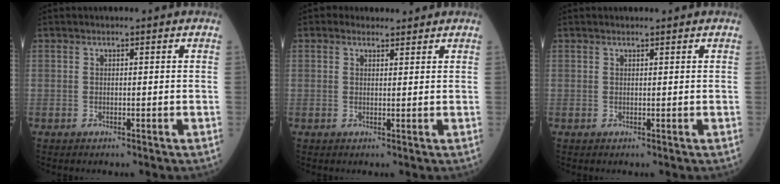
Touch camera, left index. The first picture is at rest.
{"total": 1.8, "force": [1.5, 1.0, 0.1], "torque": [-0.005, 0.009, 0.023]}
{"total": 0.8, "force": [0.8, 0.0, 0.3], "torque": [-0.008, 0.002, 0.014]}